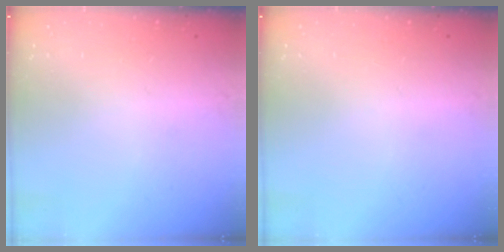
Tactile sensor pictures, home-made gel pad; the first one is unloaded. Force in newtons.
{"total": 0.0}